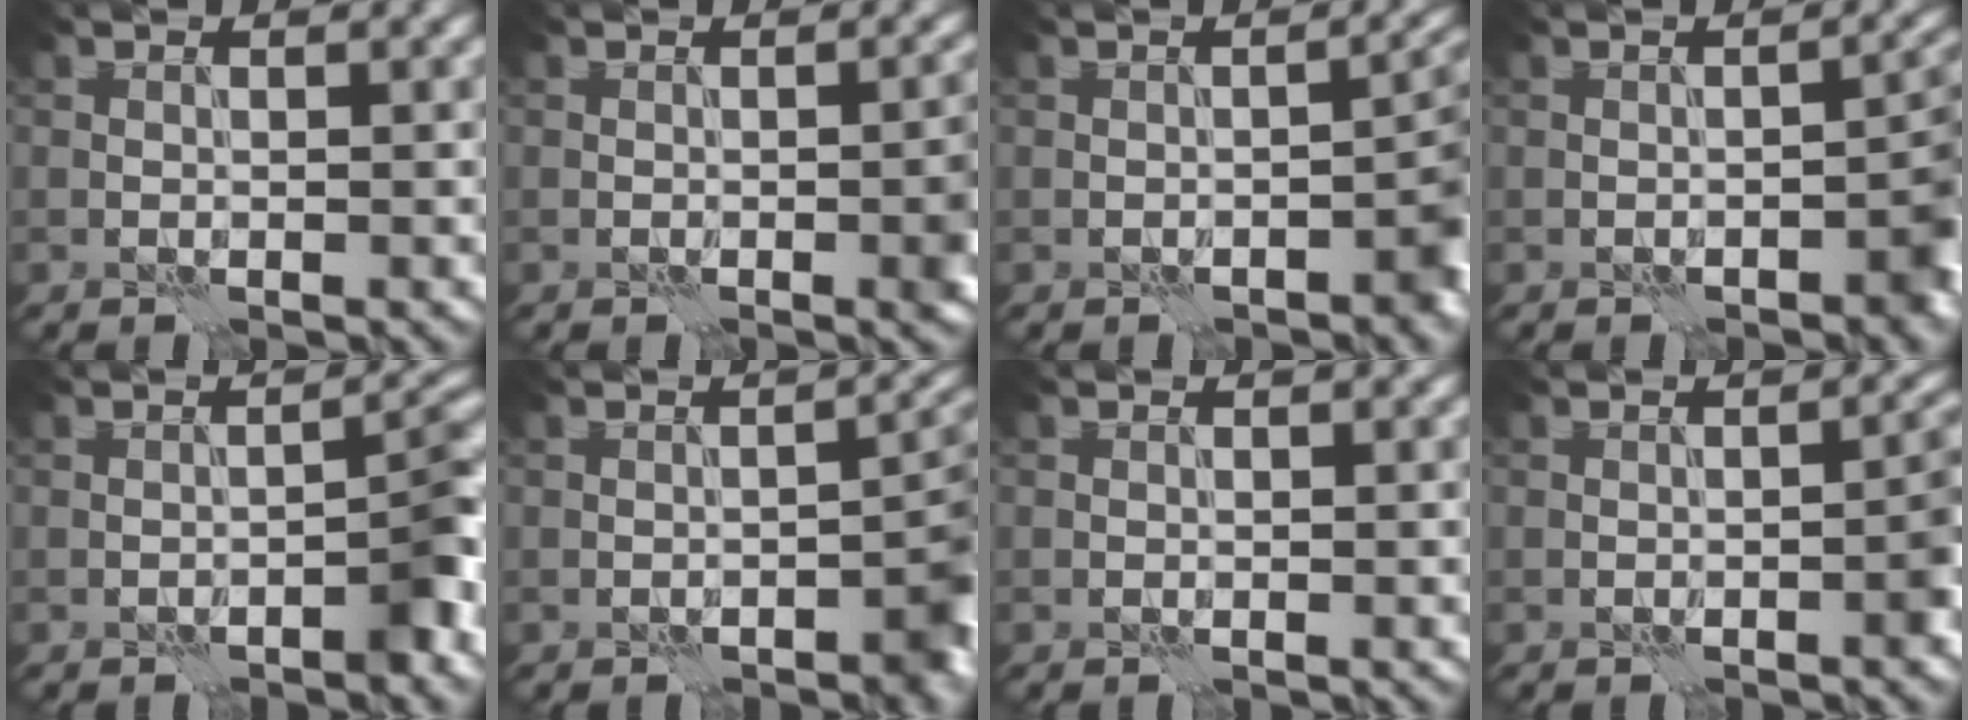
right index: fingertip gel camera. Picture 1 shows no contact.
{"total": 1.9, "force": [-0.6, 0.3, 1.7], "torque": [-0.023, 0.003, -0.010]}
{"total": 3.5, "force": [-1.6, 1.4, 2.8], "torque": [-0.028, 0.013, -0.022]}
{"total": 3.1, "force": [-1.4, 1.2, 2.5], "torque": [-0.026, 0.012, -0.020]}
{"total": 2.8, "force": [-1.6, 0.8, 2.2], "torque": [-0.028, 0.015, -0.026]}
{"total": 3.9, "force": [-1.8, 1.6, 3.1], "torque": [-0.029, 0.014, -0.025]}
{"total": 0.0}
{"total": 1.8, "force": [-0.8, 0.3, 1.6], "torque": [-0.022, 0.010, -0.013]}